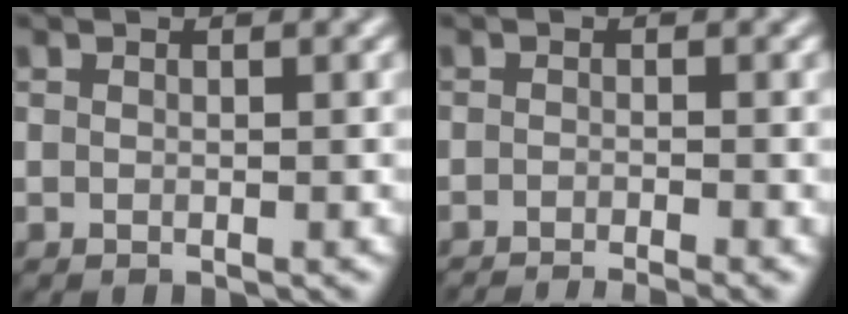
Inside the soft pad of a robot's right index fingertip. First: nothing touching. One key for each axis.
{"total": 3.4, "fx": -2.8, "fy": 0.4, "fz": 2.0, "tx": -0.029, "ty": -0.002, "tz": -0.048}